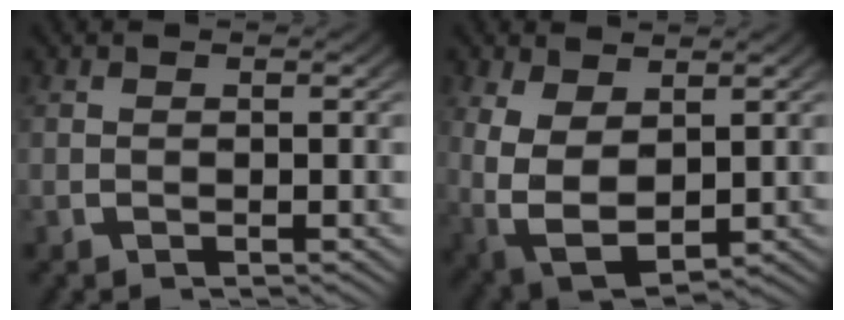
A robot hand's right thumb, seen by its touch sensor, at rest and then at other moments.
{"total": 9.0, "force": [-1.0, 6.8, 5.8], "torque": [-0.163, -0.054, 0.014]}